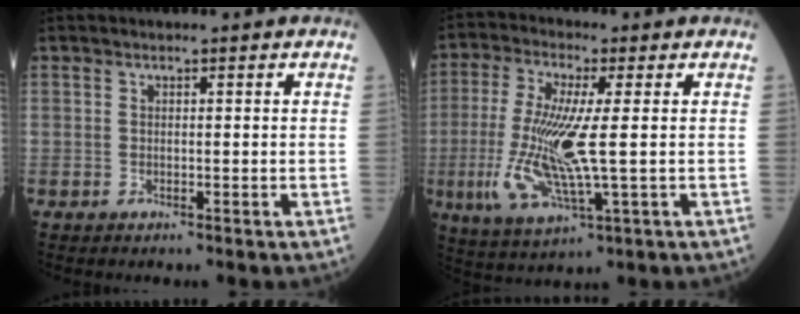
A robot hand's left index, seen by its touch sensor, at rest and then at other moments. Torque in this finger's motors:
{"motor_torque": [2.00, 0.14, 0.54, 0.21]}